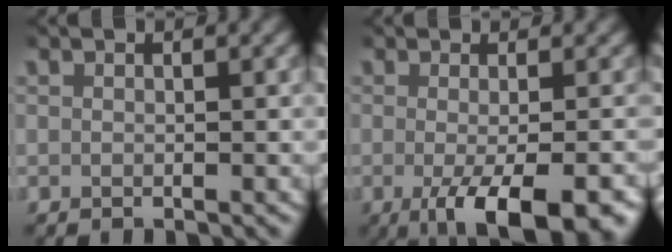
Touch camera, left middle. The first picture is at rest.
{"total": 6.4, "force": [-3.1, 1.6, 5.3], "torque": [-0.087, -0.019, -0.037]}